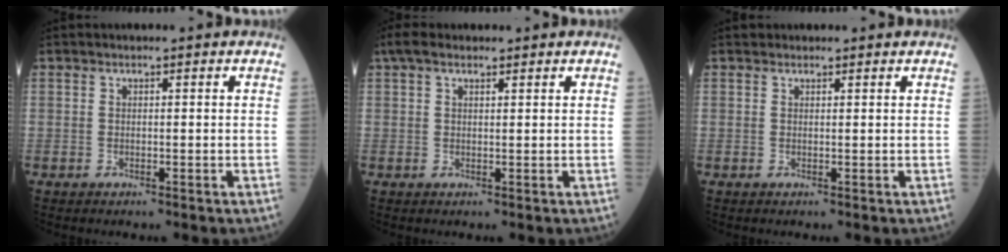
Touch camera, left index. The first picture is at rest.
{"total": 4.0, "force": [2.9, 1.4, 2.3], "torque": [-0.049, 0.034, 0.055]}
{"total": 1.1, "force": [0.9, 0.5, -0.2], "torque": [0.002, 0.007, 0.014]}